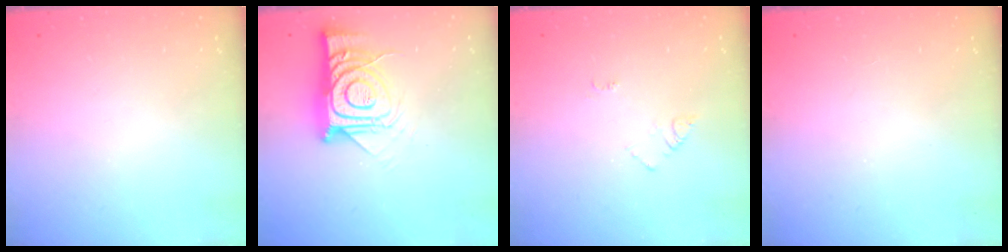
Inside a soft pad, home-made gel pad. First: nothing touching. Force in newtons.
{"total": 16.1, "press": 16.1, "slide": 1.3}
{"total": 4.4, "press": 4.4, "slide": 0.5}
{"total": 2.8, "press": 2.8, "slide": 0.4}